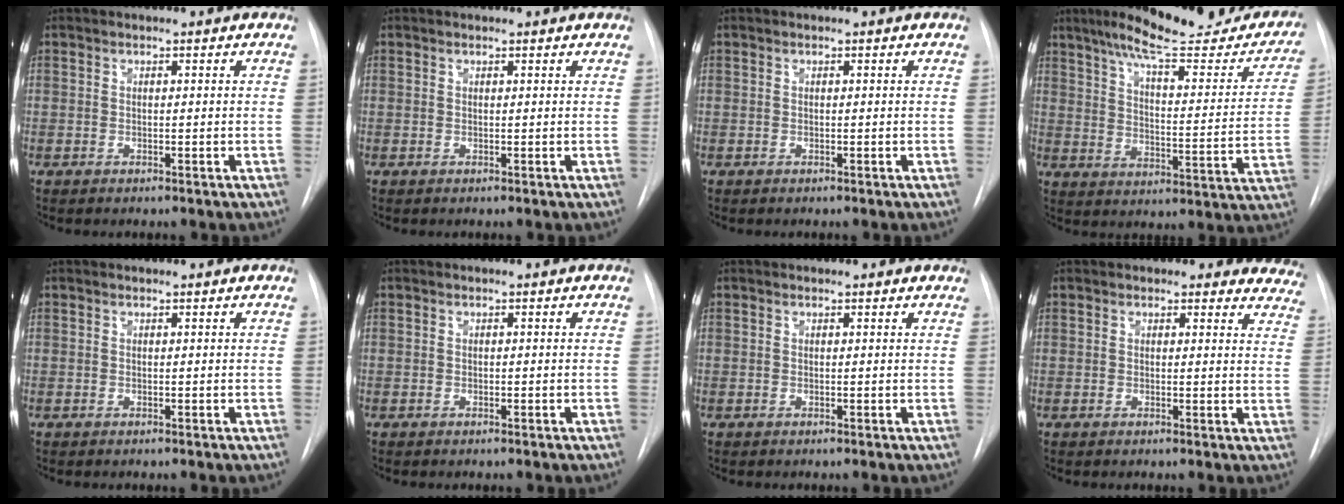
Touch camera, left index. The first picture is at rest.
{"total": 2.0, "force": [1.9, 0.2, 0.4], "torque": [-0.011, 0.015, 0.022]}
{"total": 0.0}
{"total": 23.1, "force": [19.2, 4.3, 12.2], "torque": [-0.164, -0.025, 0.248]}
{"total": 1.1, "force": [1.1, 0.0, 0.2], "torque": [-0.007, 0.011, 0.019]}
{"total": 0.0}
{"total": 3.6, "force": [3.3, 0.9, 1.0], "torque": [-0.016, 0.018, 0.032]}
{"total": 15.5, "force": [14.6, 4.6, 2.7], "torque": [0.000, -0.042, 0.134]}